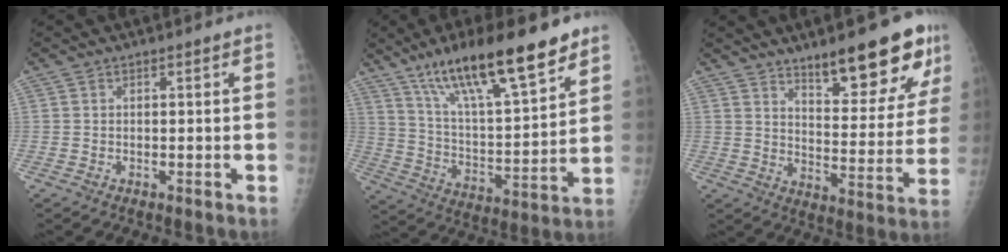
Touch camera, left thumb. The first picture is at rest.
{"total": 21.9, "force": [14.5, 5.3, 15.6], "torque": [-0.242, -0.055, 0.251]}
{"total": 17.5, "force": [11.4, 5.0, 12.3], "torque": [-0.127, -0.075, 0.168]}